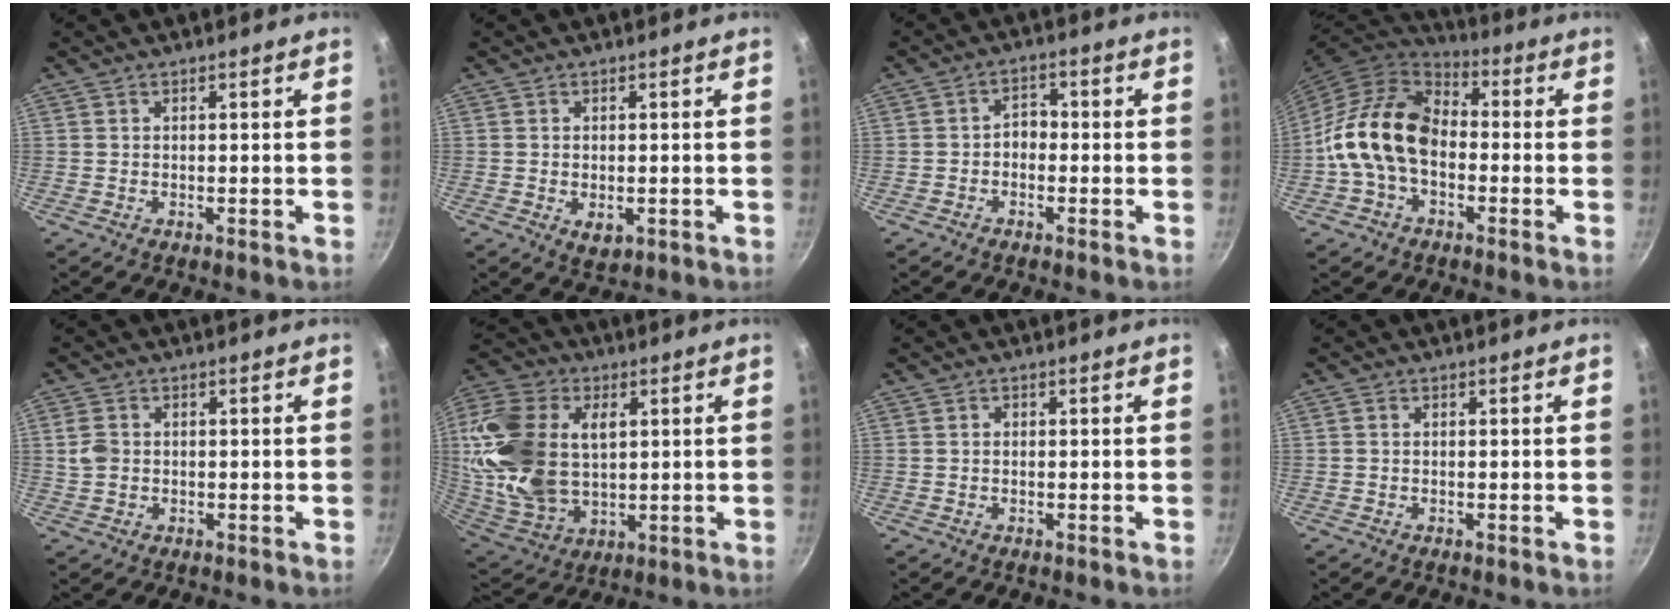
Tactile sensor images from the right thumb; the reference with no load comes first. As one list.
[{"total": 3.3, "force": [-0.7, 2.0, 2.5], "torque": [-0.040, -0.009, -0.007]}, {"total": 3.1, "force": [-1.0, 2.3, 1.9], "torque": [-0.016, 0.018, -0.022]}, {"total": 15.3, "force": [-1.4, 10.6, 10.9], "torque": [-0.169, 0.036, -0.044]}, {"total": 3.5, "force": [0.1, 2.9, 2.0], "torque": [-0.035, 0.005, -0.001]}, {"total": 25.6, "force": [4.7, 17.2, 18.4], "torque": [-0.382, -0.004, 0.092]}, {"total": 0.7, "force": [0.0, 0.6, 0.3], "torque": [-0.002, 0.004, -0.001]}, {"total": 0.5, "force": [0.0, 0.5, 0.3], "torque": [-0.005, 0.003, -0.001]}]